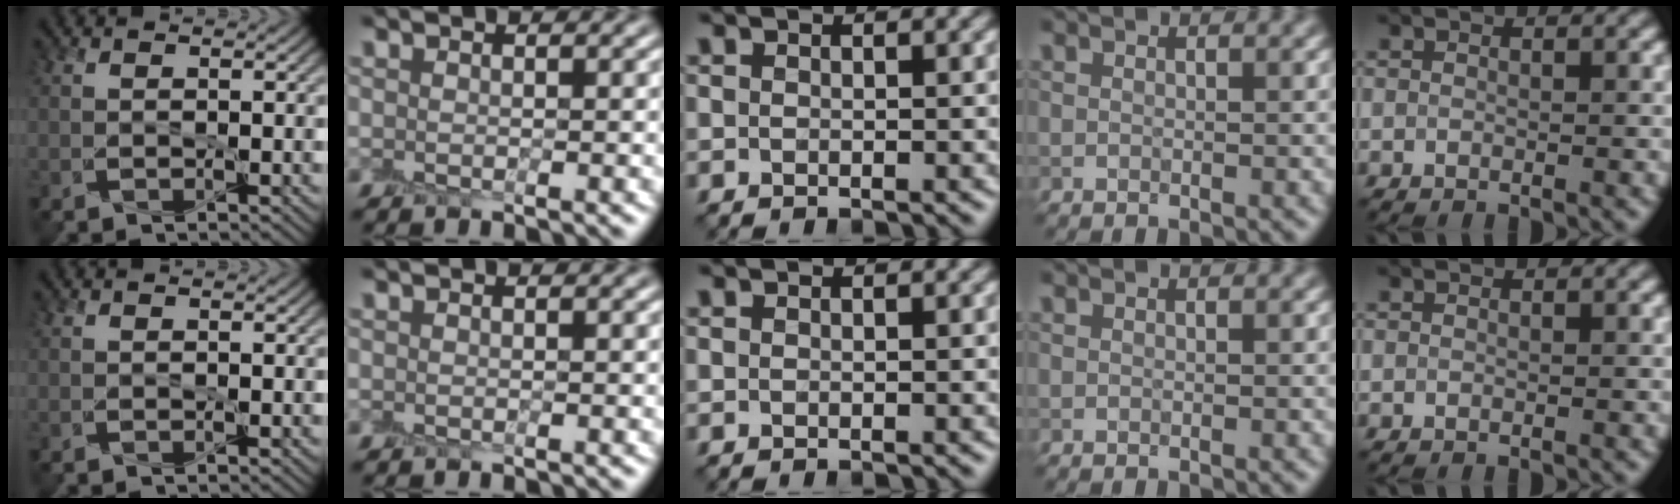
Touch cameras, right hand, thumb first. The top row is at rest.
{}